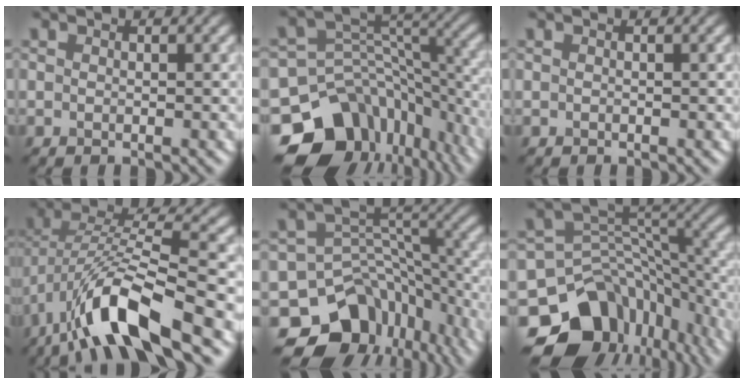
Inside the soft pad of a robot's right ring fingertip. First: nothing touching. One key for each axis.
{"total": 15.3, "fx": -9.7, "fy": 10.5, "fz": 5.4, "tx": -0.133, "ty": -0.004, "tz": -0.128}
{"total": 0.0}
{"total": 10.6, "fx": -5.6, "fy": 3.1, "fz": 8.4, "tx": -0.159, "ty": 0.012, "tz": -0.106}
{"total": 14.2, "fx": -9.3, "fy": 9.8, "fz": 4.4, "tx": -0.089, "ty": 0.003, "tz": -0.121}
{"total": 15.4, "fx": -9.1, "fy": 10.9, "fz": 6.1, "tx": -0.137, "ty": -0.003, "tz": -0.120}